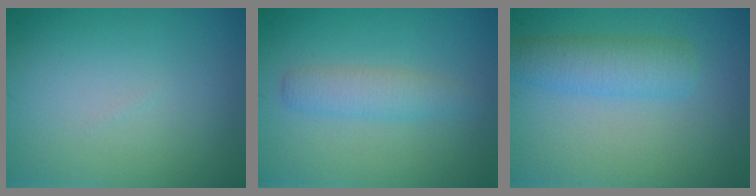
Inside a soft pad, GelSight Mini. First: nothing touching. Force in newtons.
{"total": 2.4, "press": 2.4, "slide": 0.1}
{"total": 3.5, "press": 3.5, "slide": 0.2}